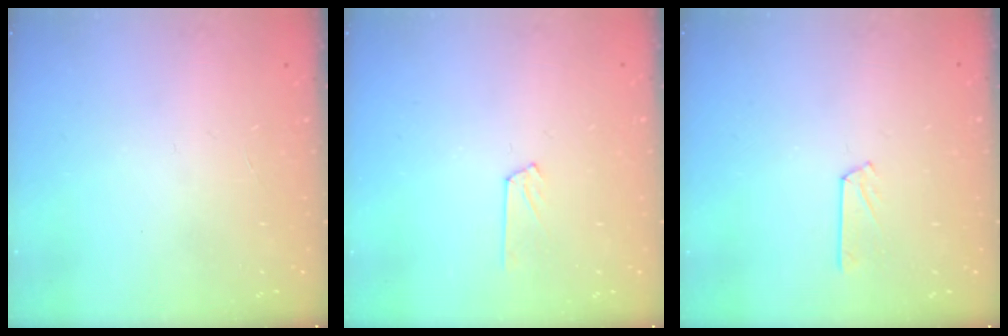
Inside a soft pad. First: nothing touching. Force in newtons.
{"total": 4.6, "press": 4.6, "slide": 0.5}
{"total": 3.5, "press": 3.5, "slide": 0.4}